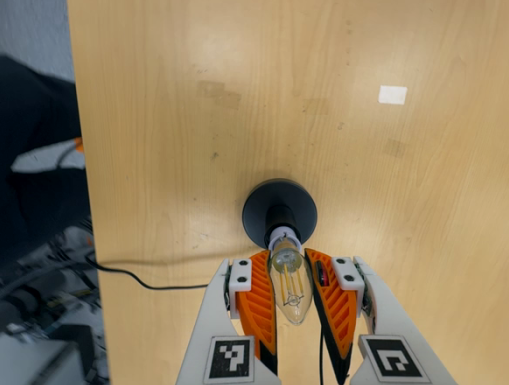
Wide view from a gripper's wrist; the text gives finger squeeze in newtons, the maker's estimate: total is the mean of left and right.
{"total": 20.4, "left": 19.9, "right": 20.9}